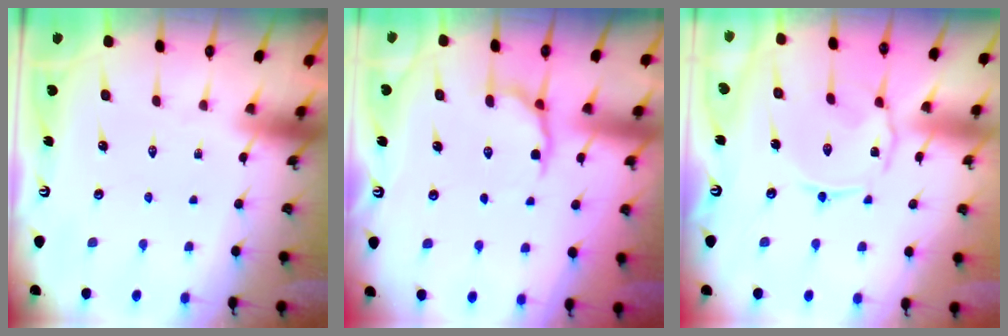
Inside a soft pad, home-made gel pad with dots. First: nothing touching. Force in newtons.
{"total": 6.4, "press": 6.0, "slide": 2.4}
{"total": 4.0, "press": 3.9, "slide": 0.4}